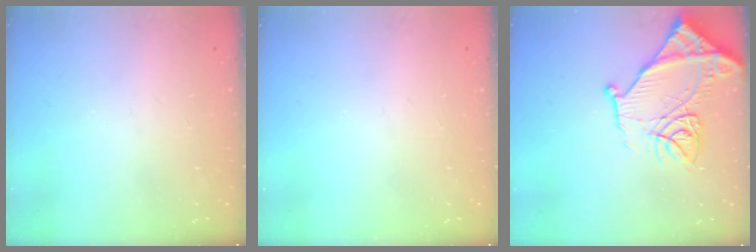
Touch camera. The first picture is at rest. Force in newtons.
{"total": 0.0}
{"total": 17.7, "press": 17.6, "slide": 1.7}